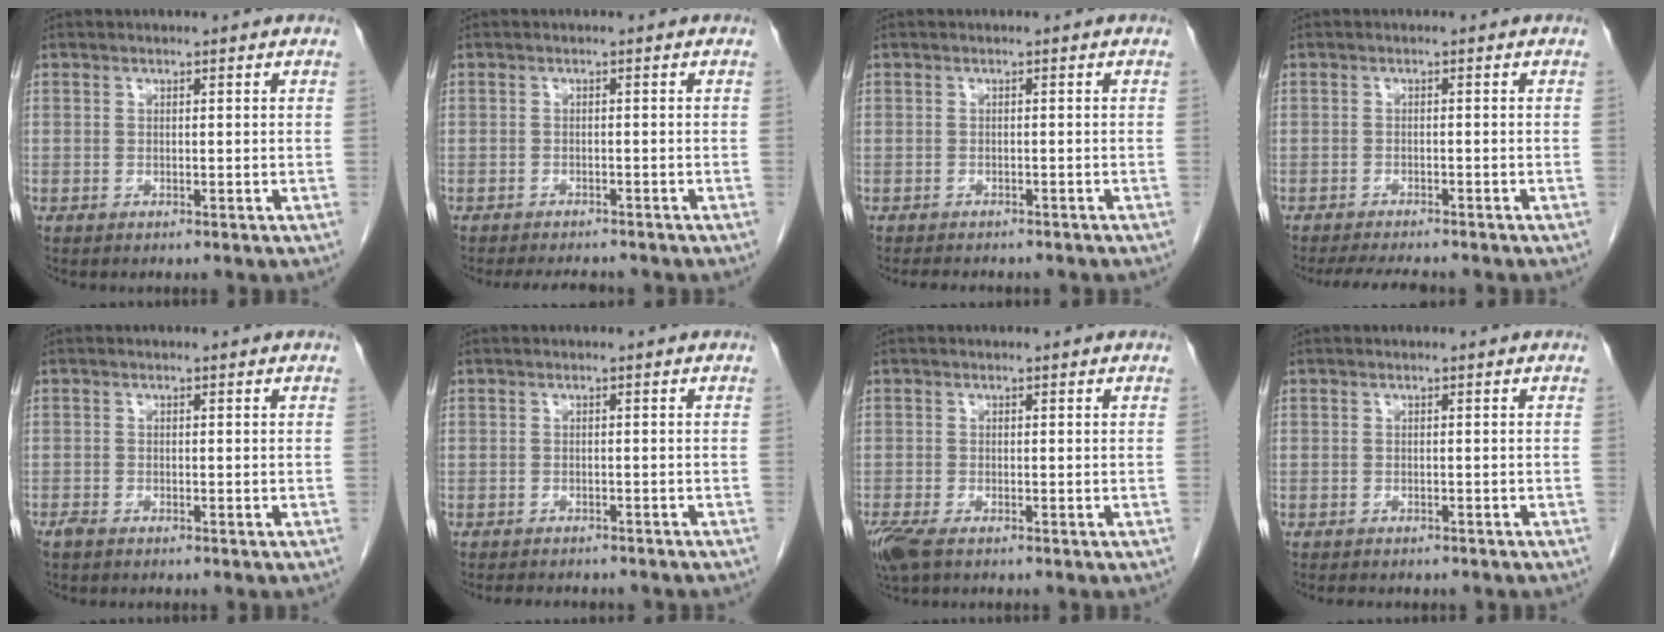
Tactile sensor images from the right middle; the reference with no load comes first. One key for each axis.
{"total": 5.4, "fx": -4.9, "fy": 1.4, "fz": 1.8, "tx": -0.019, "ty": -0.004, "tz": -0.066}
{"total": 6.4, "fx": -5.5, "fy": 1.9, "fz": 2.6, "tx": -0.036, "ty": -0.004, "tz": -0.065}
{"total": 7.0, "fx": -6.2, "fy": 1.2, "fz": 3.0, "tx": -0.041, "ty": -0.011, "tz": -0.091}
{"total": 1.0, "fx": -0.8, "fy": 0.3, "fz": 0.4, "tx": -0.017, "ty": -0.003, "tz": -0.016}
{"total": 7.0, "fx": -6.2, "fy": 2.1, "fz": 2.6, "tx": -0.036, "ty": 0.000, "tz": -0.073}
{"total": 4.1, "fx": -2.7, "fy": 1.4, "fz": 2.8, "tx": -0.066, "ty": -0.014, "tz": -0.048}
{"total": 4.1, "fx": -3.4, "fy": 1.5, "fz": 1.8, "tx": -0.028, "ty": -0.006, "tz": -0.034}